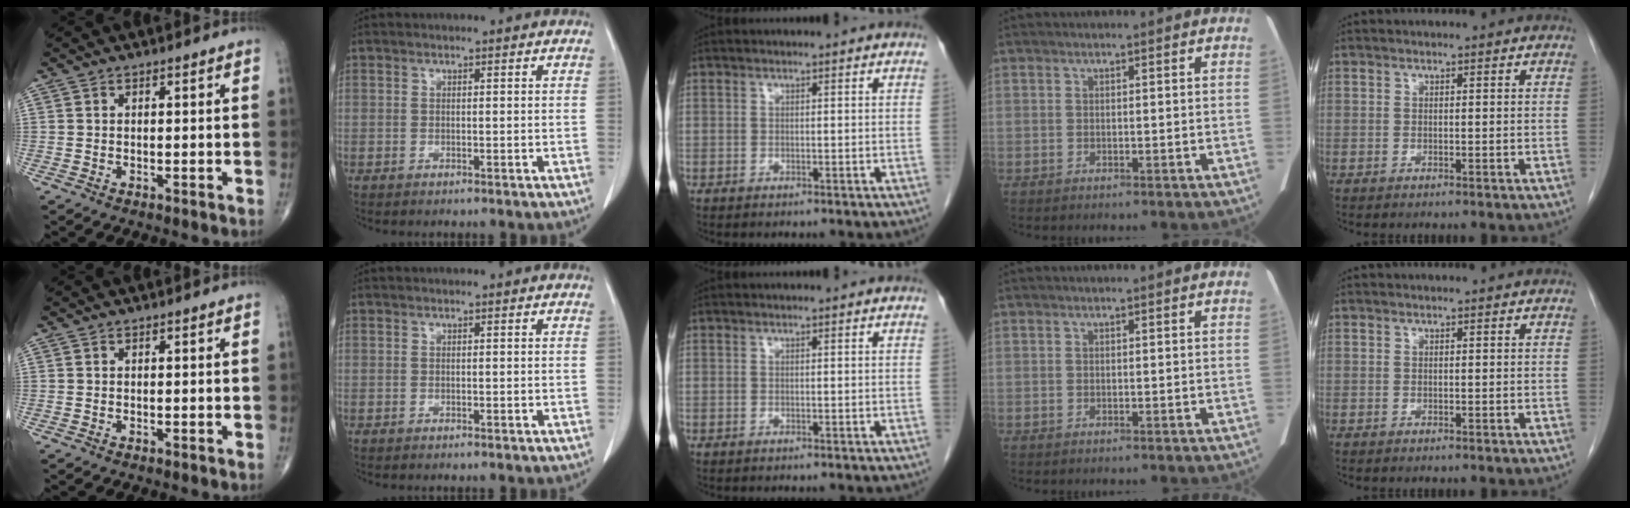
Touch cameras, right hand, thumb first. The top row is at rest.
{}